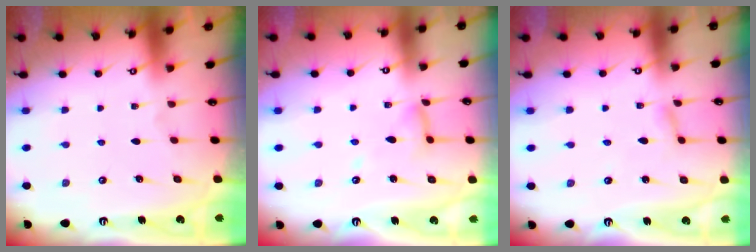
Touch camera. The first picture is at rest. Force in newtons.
{"total": 8.6, "press": 8.6, "slide": 0.6}
{"total": 1.8, "press": 1.7, "slide": 0.1}